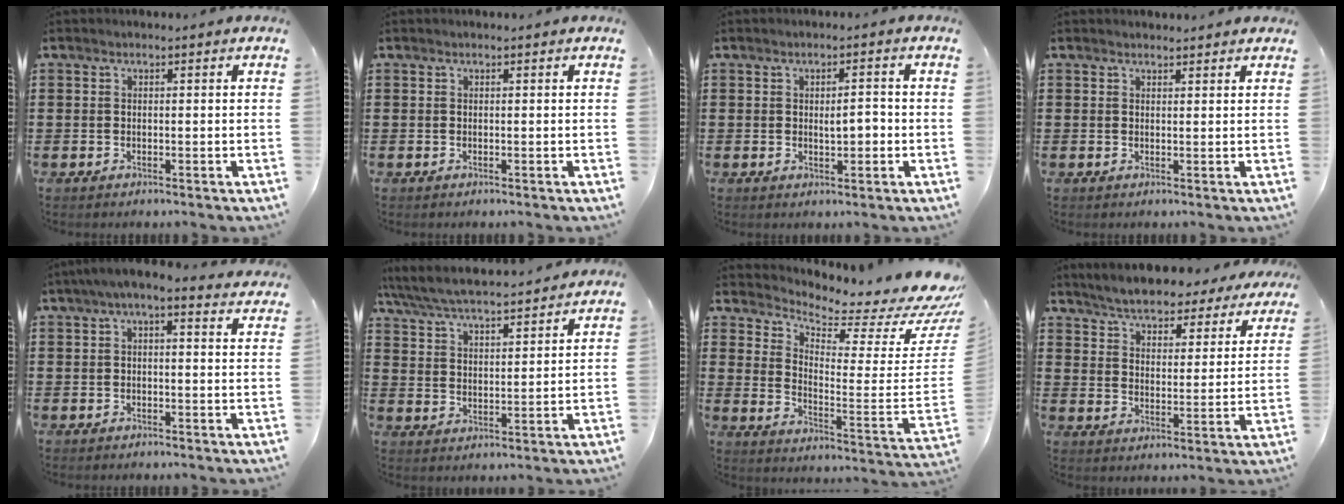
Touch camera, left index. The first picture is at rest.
{"total": 0.0}
{"total": 3.0, "force": [-0.2, 1.0, 2.8], "torque": [-0.044, -0.002, -0.008]}
{"total": 1.1, "force": [1.1, 0.4, 0.0], "torque": [-0.002, 0.001, 0.021]}
{"total": 3.0, "force": [1.7, 0.7, 2.4], "torque": [-0.049, 0.001, 0.028]}
{"total": 5.9, "force": [5.6, 0.4, 1.8], "torque": [-0.061, -0.033, 0.096]}
{"total": 3.8, "force": [3.2, 0.8, 2.0], "torque": [-0.045, -0.054, 0.046]}
{"total": 5.3, "force": [5.2, 0.0, 0.7], "torque": [-0.043, -0.035, 0.088]}